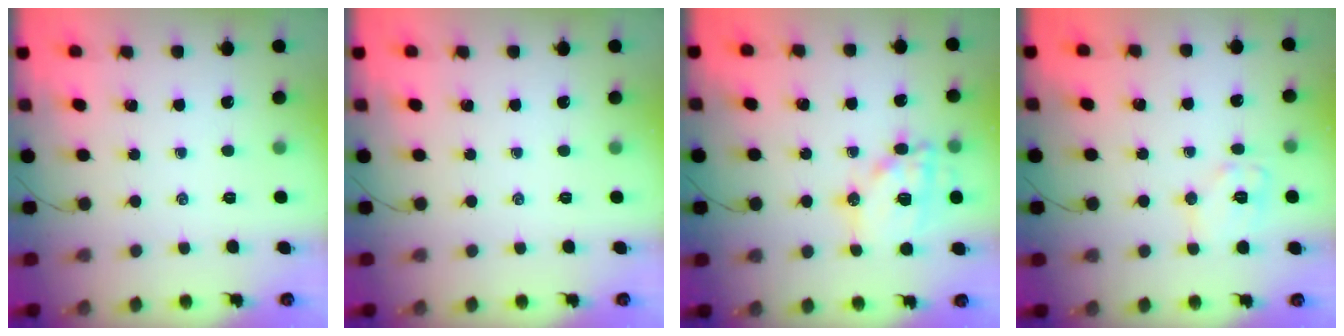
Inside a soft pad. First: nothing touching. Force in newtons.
{"total": 0.0}
{"total": 14.0, "press": 13.9, "slide": 2.2}
{"total": 8.7, "press": 8.6, "slide": 0.5}